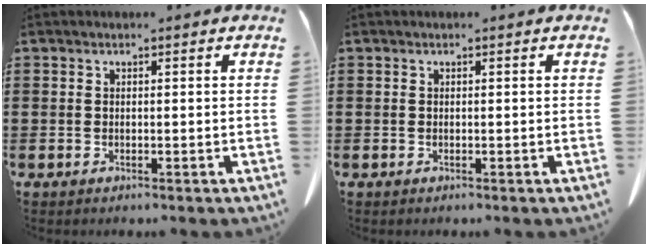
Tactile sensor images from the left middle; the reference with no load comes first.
{"total": 0.0}